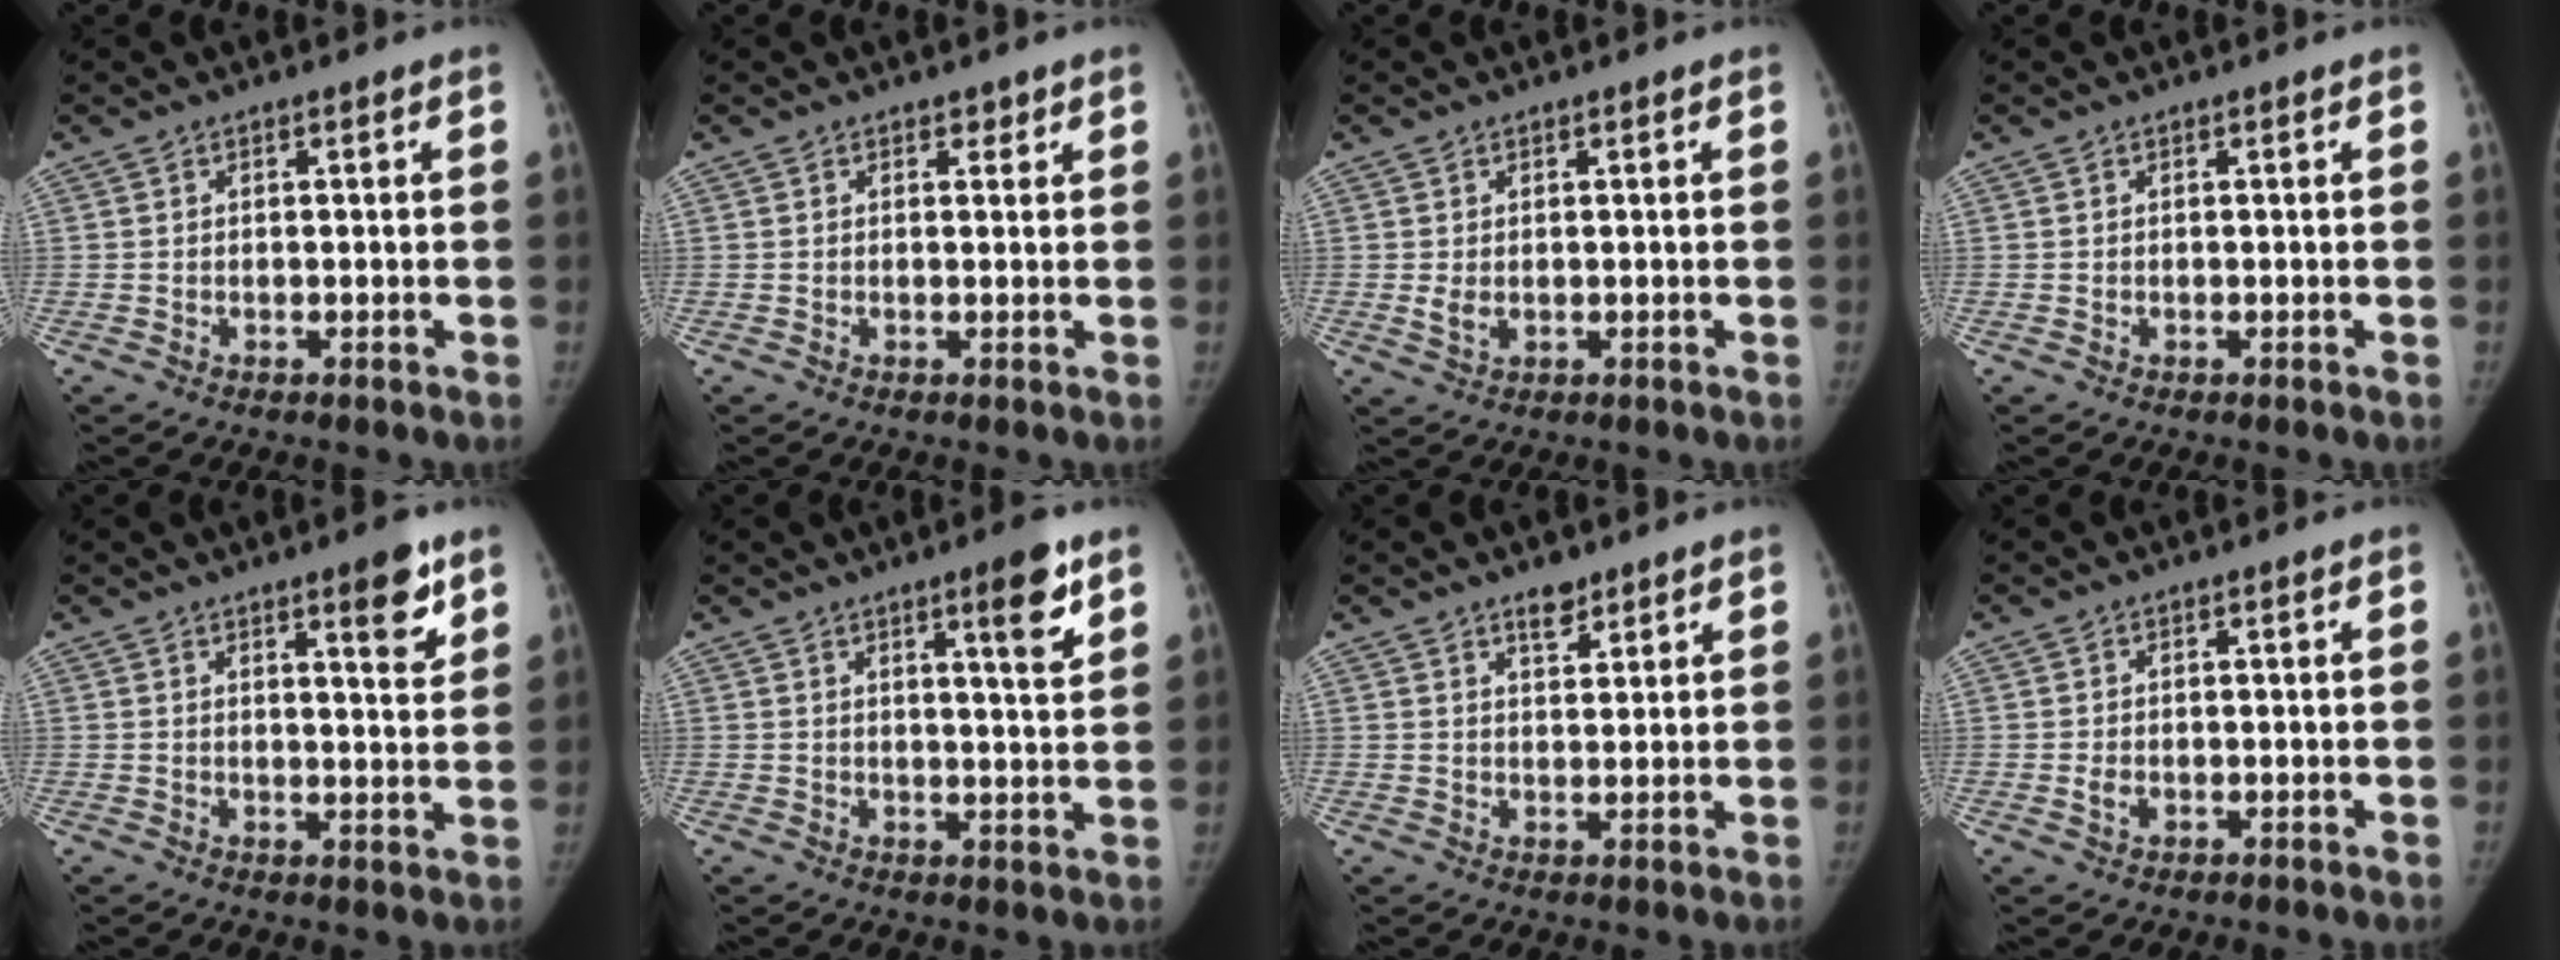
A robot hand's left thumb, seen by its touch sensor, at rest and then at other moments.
{"total": 1.2, "force": [0.8, 0.7, 0.4], "torque": [0.005, -0.005, 0.009]}
{"total": 1.9, "force": [0.1, 1.3, 1.4], "torque": [-0.024, -0.006, 0.005]}
{"total": 0.0}
{"total": 6.2, "force": [3.8, 1.5, 4.6], "torque": [-0.052, -0.025, 0.051]}
{"total": 6.7, "force": [4.0, 1.0, 5.3], "torque": [-0.070, -0.026, 0.057]}
{"total": 3.4, "force": [2.5, 1.6, 1.6], "torque": [-0.011, -0.017, 0.041]}
{"total": 1.5, "force": [-0.3, 1.1, 1.0], "torque": [-0.017, 0.000, -0.007]}